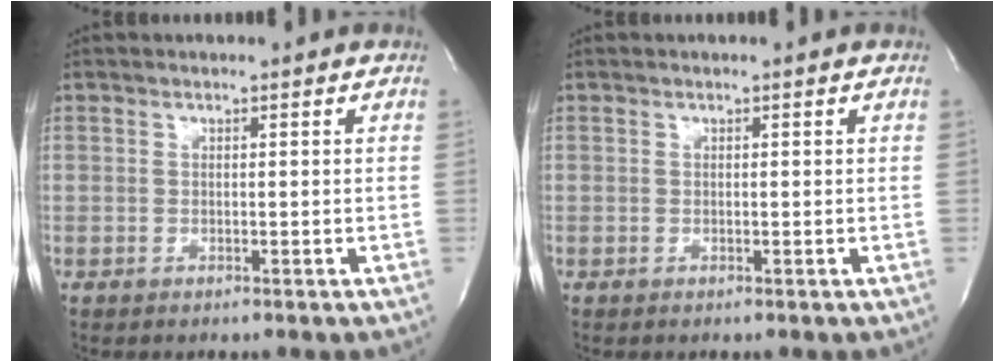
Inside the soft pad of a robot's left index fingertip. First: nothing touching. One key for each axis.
{"total": 0.0}